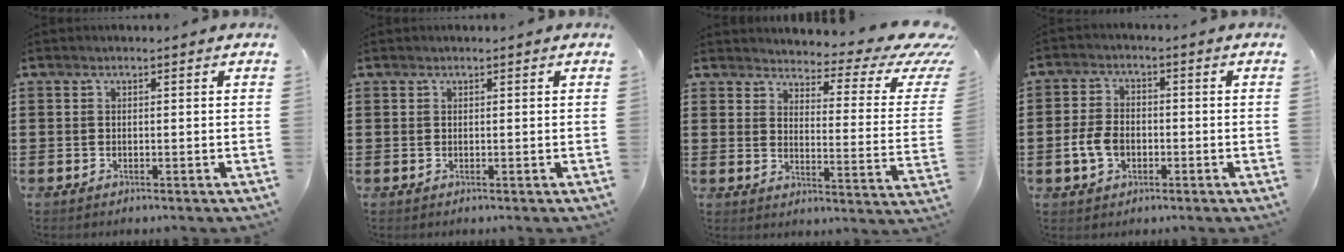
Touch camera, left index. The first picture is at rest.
{"total": 0.0}
{"total": 5.0, "force": [4.0, 1.3, 2.7], "torque": [-0.050, -0.038, 0.062]}
{"total": 5.2, "force": [-1.5, 3.5, 3.5], "torque": [-0.085, 0.001, -0.031]}